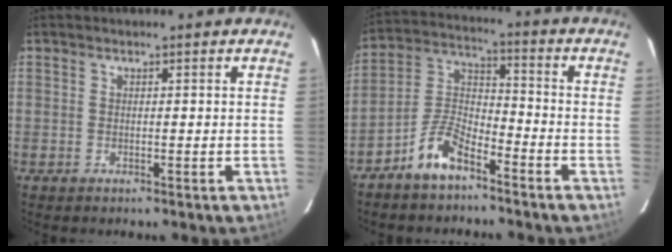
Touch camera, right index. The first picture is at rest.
{"total": 8.3, "force": [-5.8, 3.1, 5.1], "torque": [-0.118, 0.022, -0.114]}